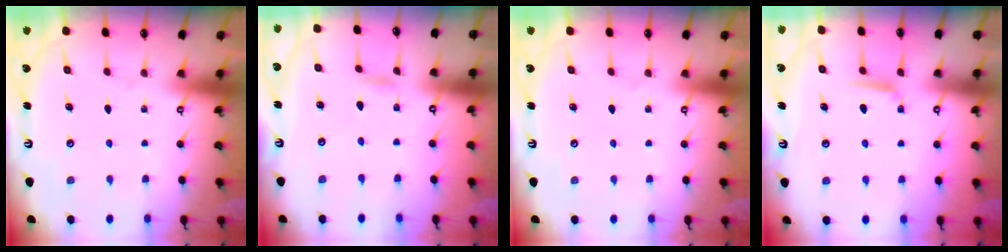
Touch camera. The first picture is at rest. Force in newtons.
{"total": 2.8, "press": 2.7, "slide": 0.3}
{"total": 0.0}
{"total": 4.6, "press": 4.5, "slide": 0.6}